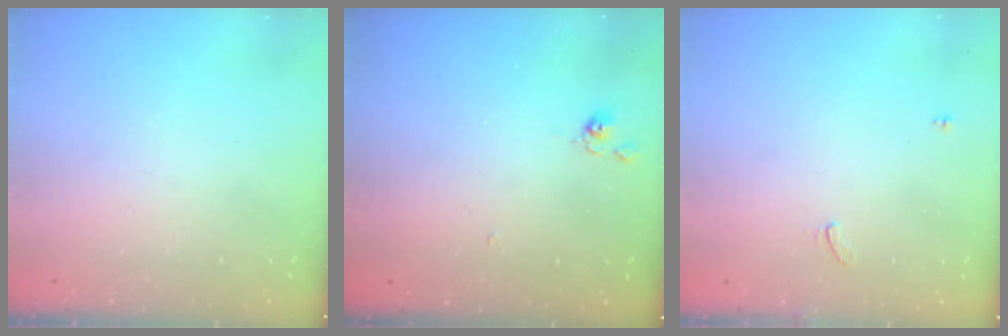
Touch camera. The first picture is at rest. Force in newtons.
{"total": 3.7, "press": 3.7, "slide": 0.5}
{"total": 1.5, "press": 1.2, "slide": 1.0}